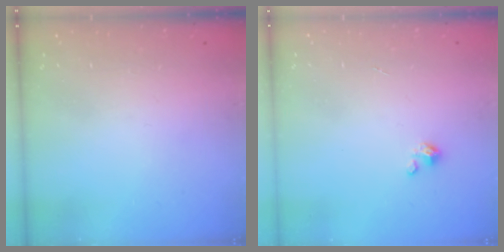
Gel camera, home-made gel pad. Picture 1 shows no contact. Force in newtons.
{"total": 1.4, "press": 1.4, "slide": 0.3}